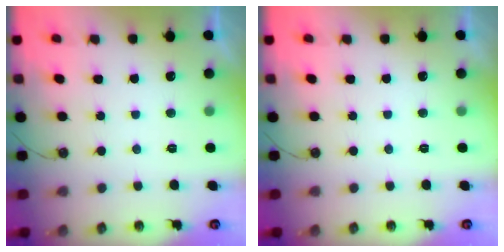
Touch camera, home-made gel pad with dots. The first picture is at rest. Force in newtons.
{"total": 0.0}